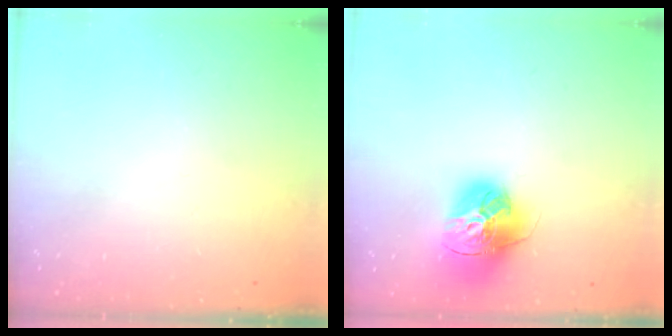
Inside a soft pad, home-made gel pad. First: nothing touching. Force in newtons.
{"total": 17.0, "press": 16.9, "slide": 1.7}